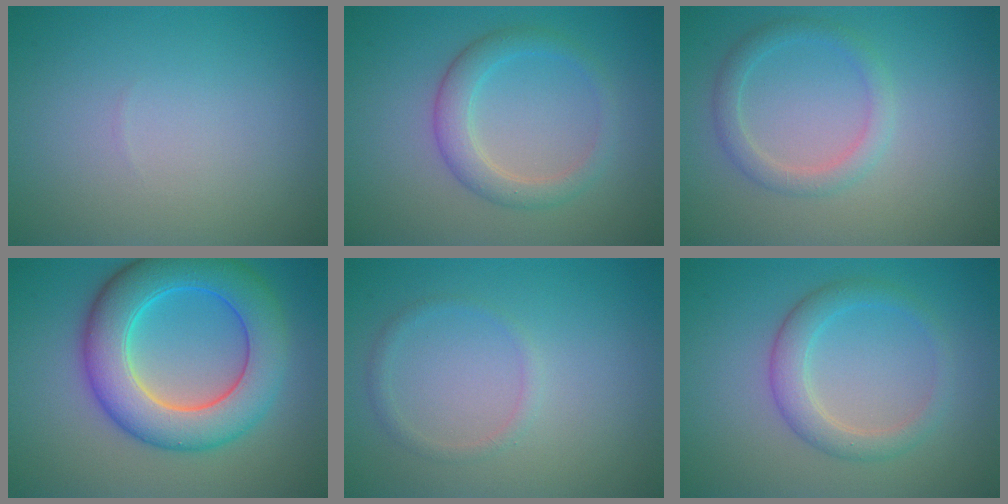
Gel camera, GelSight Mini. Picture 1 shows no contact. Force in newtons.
{"total": 2.2, "press": 2.2, "slide": 0.2}
{"total": 2.2, "press": 2.1, "slide": 0.2}
{"total": 9.0, "press": 9.0, "slide": 0.2}
{"total": 1.1, "press": 1.1, "slide": 0.0}
{"total": 2.2, "press": 2.2, "slide": 0.2}